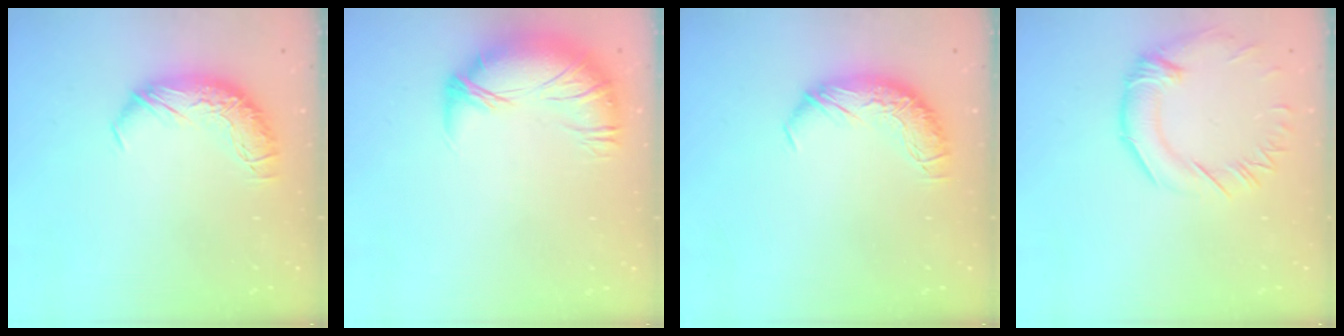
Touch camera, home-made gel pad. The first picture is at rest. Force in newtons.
{"total": 3.1, "press": 2.1, "slide": 2.3}
{"total": 0.0}
{"total": 1.3, "press": 0.4, "slide": 1.3}